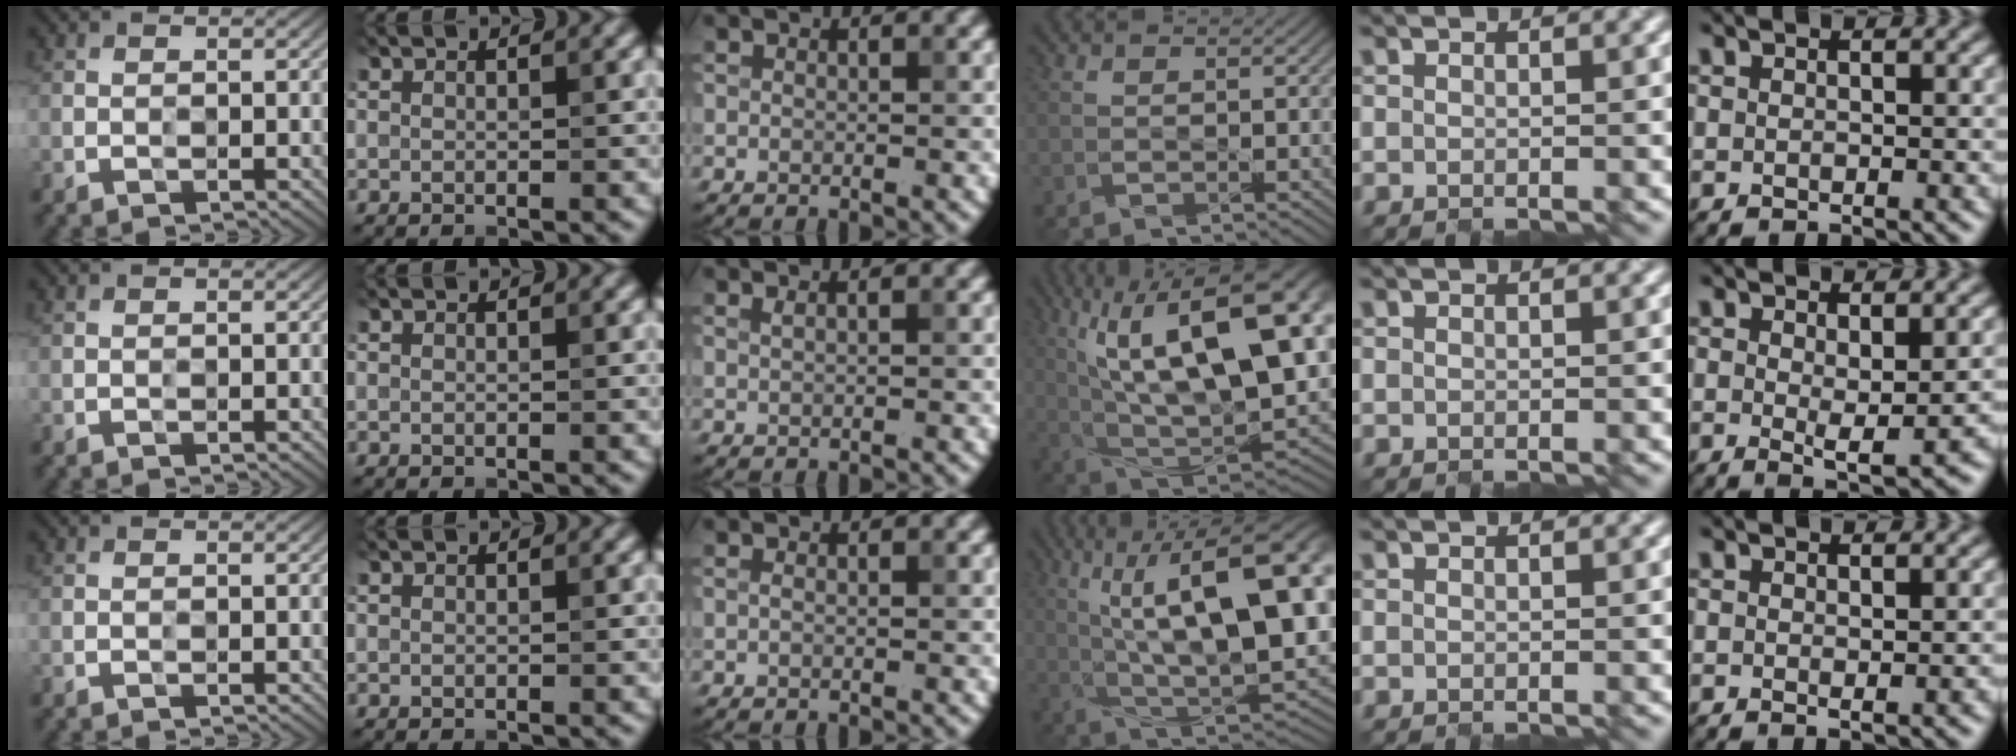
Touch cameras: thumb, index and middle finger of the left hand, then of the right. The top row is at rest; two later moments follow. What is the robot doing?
{"motion": "close", "object": "hinged tin"}